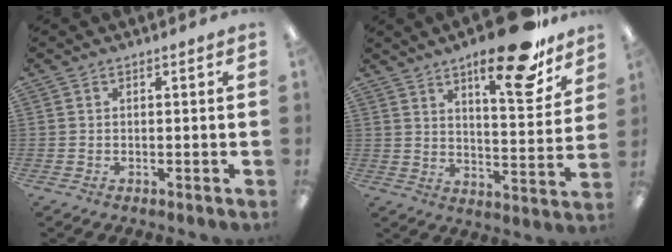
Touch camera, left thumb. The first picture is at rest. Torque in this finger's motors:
{"motor_torque": [0.29, 0.49, 1.16, -1.61, 0.09]}